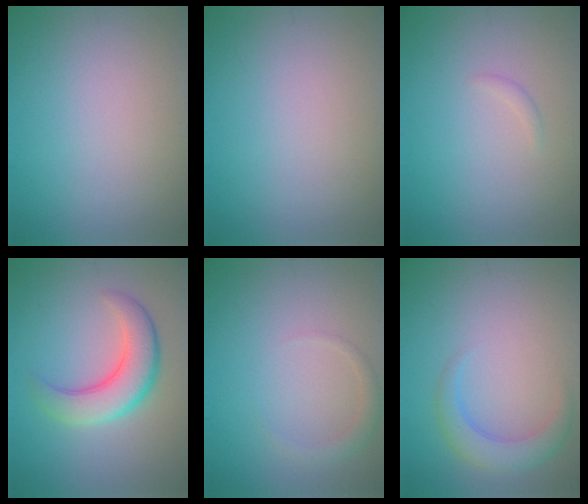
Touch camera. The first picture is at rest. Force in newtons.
{"total": 0.0}
{"total": 0.5, "press": 0.5, "slide": 0.0}
{"total": 5.2, "press": 5.2, "slide": 0.3}
{"total": 1.3, "press": 1.3, "slide": 0.1}
{"total": 3.0, "press": 3.0, "slide": 0.1}